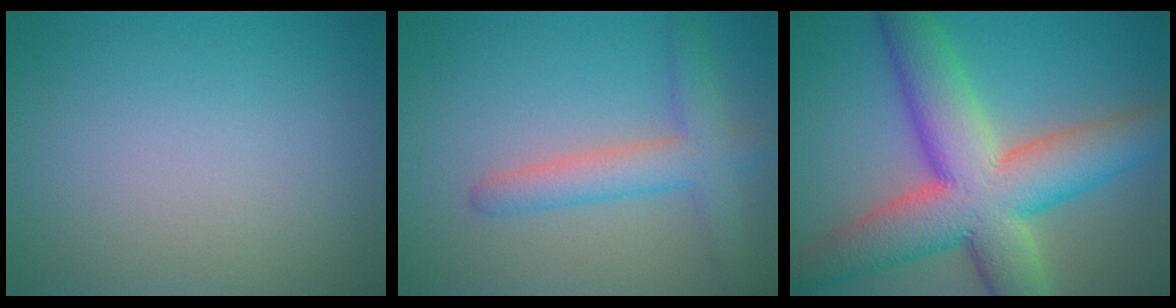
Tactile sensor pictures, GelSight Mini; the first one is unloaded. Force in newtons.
{"total": 4.0, "press": 4.0, "slide": 0.3}
{"total": 12.3, "press": 12.3, "slide": 0.5}